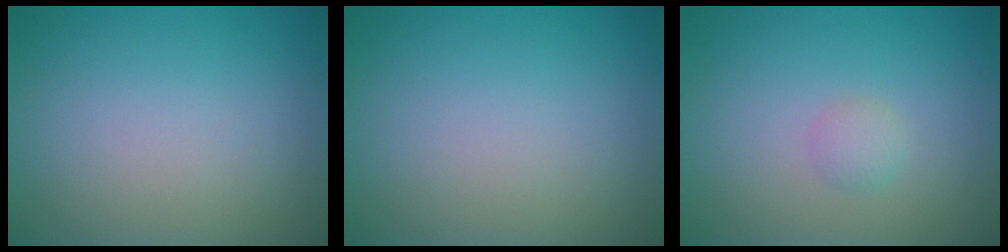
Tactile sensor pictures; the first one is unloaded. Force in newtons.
{"total": 0.0}
{"total": 1.2, "press": 1.2, "slide": 0.0}